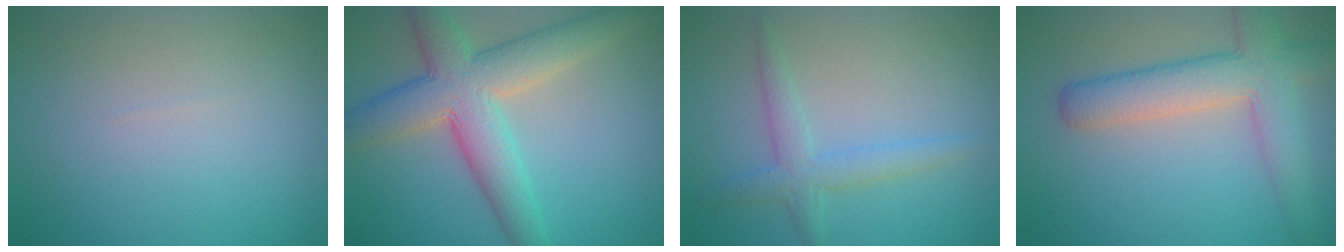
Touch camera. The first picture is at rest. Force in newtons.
{"total": 8.0, "press": 8.0, "slide": 0.5}
{"total": 2.9, "press": 2.9, "slide": 0.1}
{"total": 6.4, "press": 6.4, "slide": 0.4}